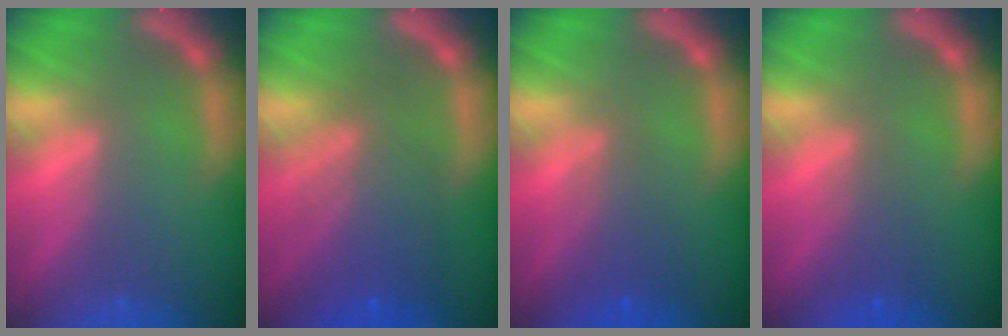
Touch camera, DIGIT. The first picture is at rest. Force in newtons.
{"total": 6.6}
{"total": 3.0}
{"total": 1.9}